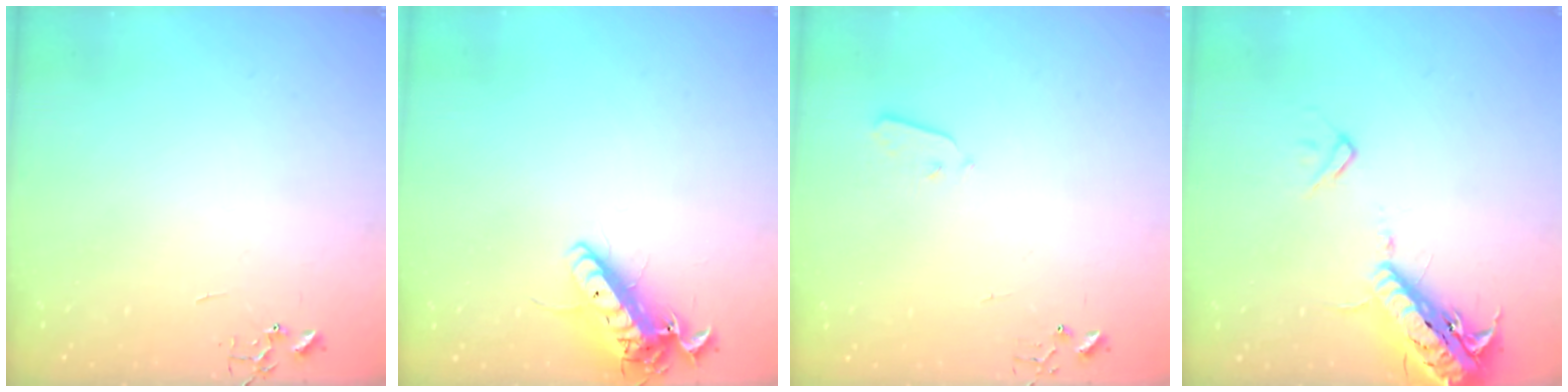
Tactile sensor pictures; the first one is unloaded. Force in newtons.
{"total": 15.0, "press": 14.8, "slide": 2.4}
{"total": 2.9, "press": 2.9, "slide": 0.4}
{"total": 18.4, "press": 18.0, "slide": 4.0}